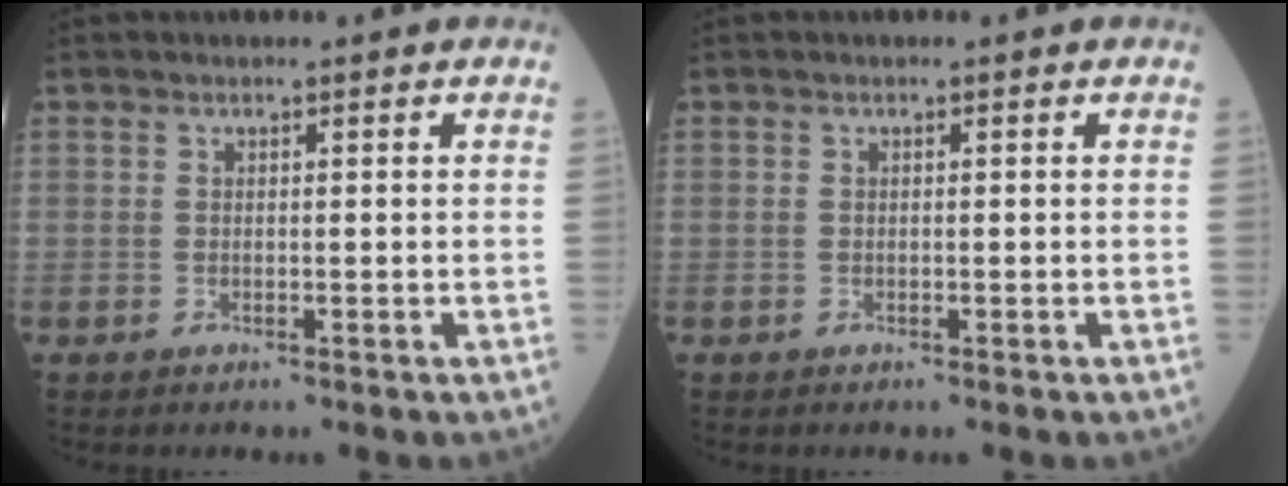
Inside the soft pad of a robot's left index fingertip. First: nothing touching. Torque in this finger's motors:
{"motor_torque": [0.17, -0.06, -0.03, 0.02]}